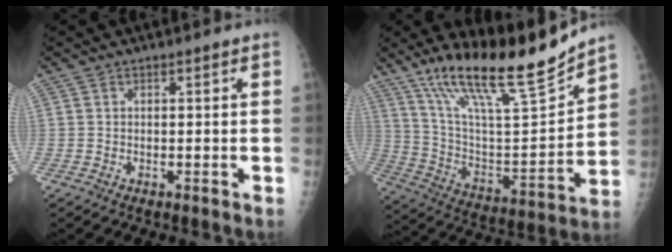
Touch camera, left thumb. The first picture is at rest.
{"total": 22.3, "force": [17.4, 3.2, 13.6], "torque": [-0.204, -0.084, 0.310]}